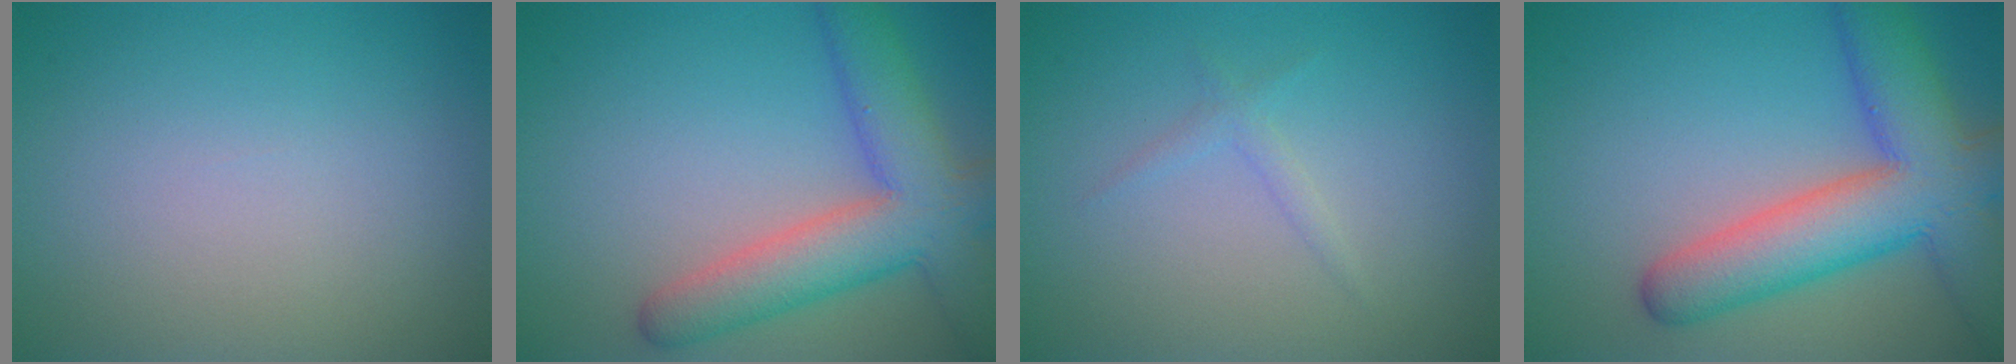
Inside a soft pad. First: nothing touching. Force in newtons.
{"total": 7.6, "press": 7.5, "slide": 0.5}
{"total": 1.0, "press": 1.0, "slide": 0.0}
{"total": 9.6, "press": 9.6, "slide": 0.6}